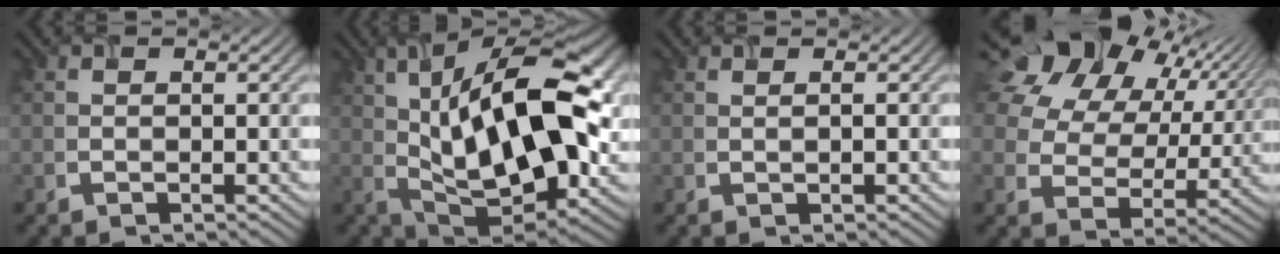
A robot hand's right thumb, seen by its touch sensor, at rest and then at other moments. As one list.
[{"total": 17.6, "force": [3.4, 8.4, 15.1], "torque": [-0.251, 0.022, 0.051]}, {"total": 0.6, "force": [0.3, 0.2, 0.5], "torque": [-0.001, -0.007, 0.001]}, {"total": 18.8, "force": [10.0, 13.1, 9.1], "torque": [-0.235, 0.064, 0.203]}]